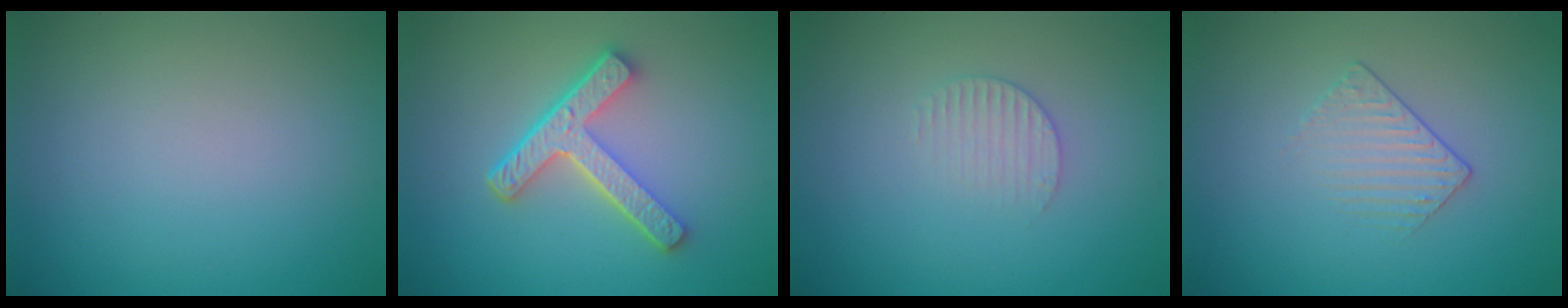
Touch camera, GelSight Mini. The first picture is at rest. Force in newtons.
{"total": 4.8, "press": 3.5, "slide": 3.3}
{"total": 1.5, "press": 1.5, "slide": 0.4}
{"total": 1.4, "press": 0.9, "slide": 1.1}